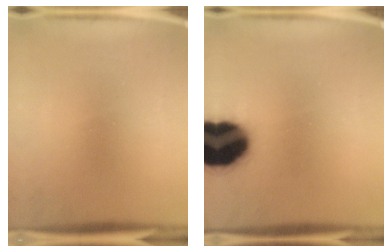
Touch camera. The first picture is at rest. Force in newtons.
{"total": 19.9}